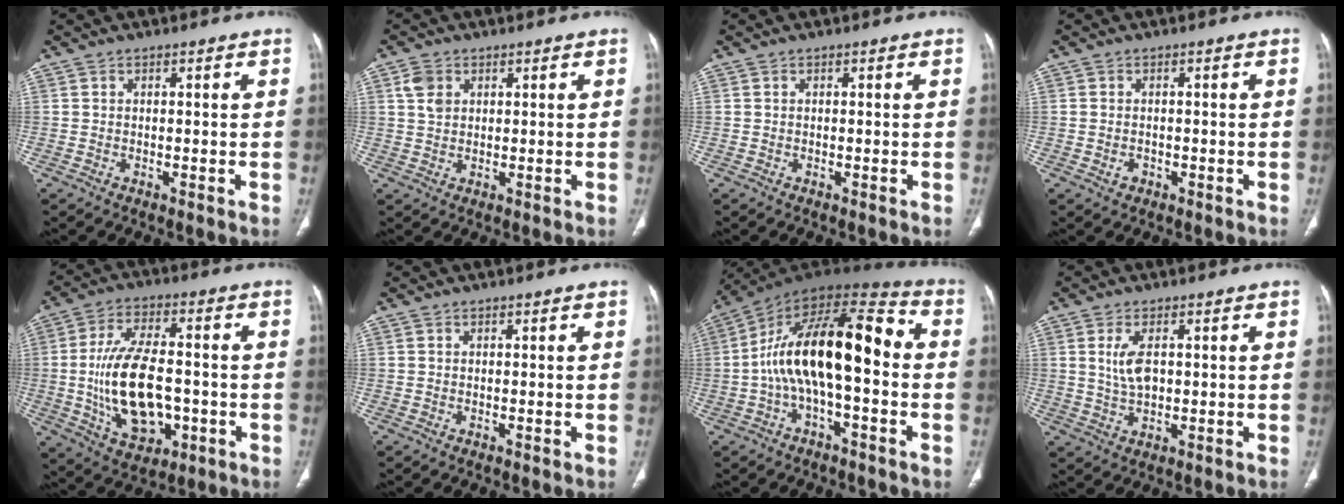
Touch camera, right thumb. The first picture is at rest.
{"total": 3.6, "force": [1.4, 2.7, 1.9], "torque": [-0.028, 0.000, 0.031]}
{"total": 0.0}
{"total": 1.4, "force": [-0.5, 1.2, 0.7], "torque": [-0.012, 0.006, -0.003]}
{"total": 17.1, "force": [-2.3, 9.4, 14.1], "torque": [-0.248, 0.008, -0.026]}
{"total": 0.0}
{"total": 19.4, "force": [-1.1, 8.3, 17.5], "torque": [-0.284, 0.059, -0.025]}
{"total": 5.1, "force": [1.0, 2.6, 4.2], "torque": [-0.088, -0.004, 0.025]}